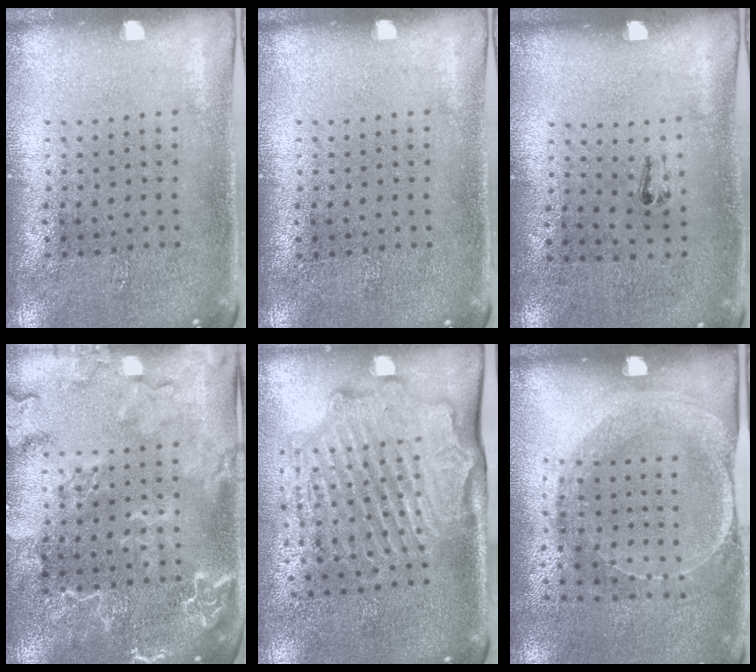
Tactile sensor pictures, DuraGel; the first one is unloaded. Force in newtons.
{"total": 0.0}
{"total": 0.6, "press": 0.3, "slide": 0.6}
{"total": 2.3, "press": 2.3, "slide": 0.2}
{"total": 2.2, "press": 2.2, "slide": 0.2}
{"total": 1.5, "press": 1.4, "slide": 0.4}